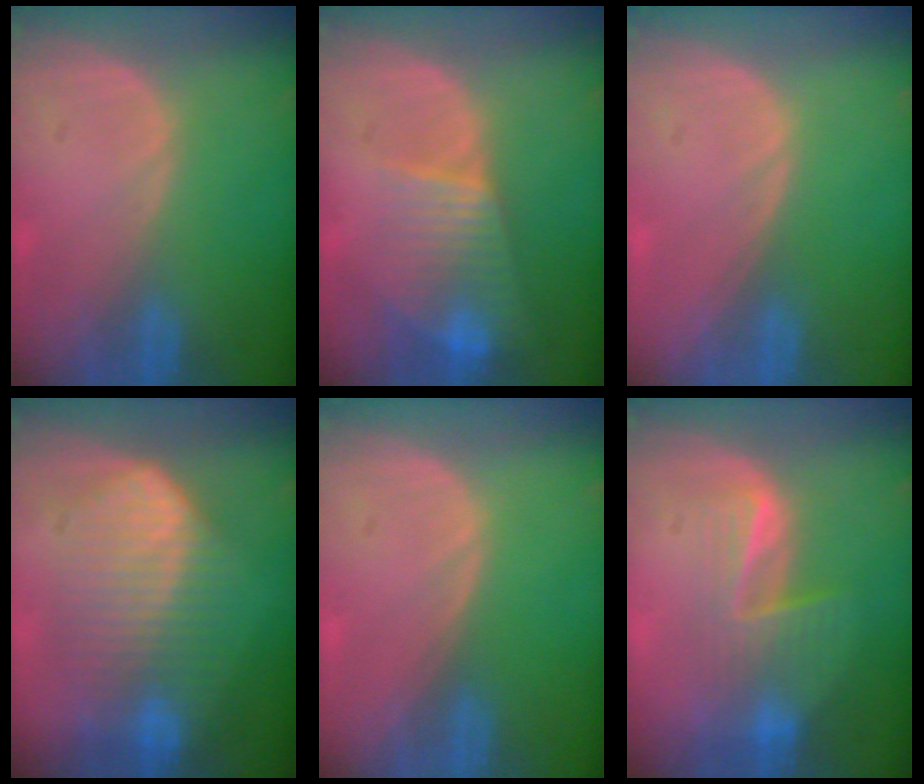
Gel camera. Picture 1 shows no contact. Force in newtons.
{"total": 7.9, "press": 6.9, "slide": 3.8}
{"total": 0.0}
{"total": 10.0, "press": 10.0, "slide": 0.6}
{"total": 0.0}
{"total": 6.9, "press": 6.4, "slide": 2.5}